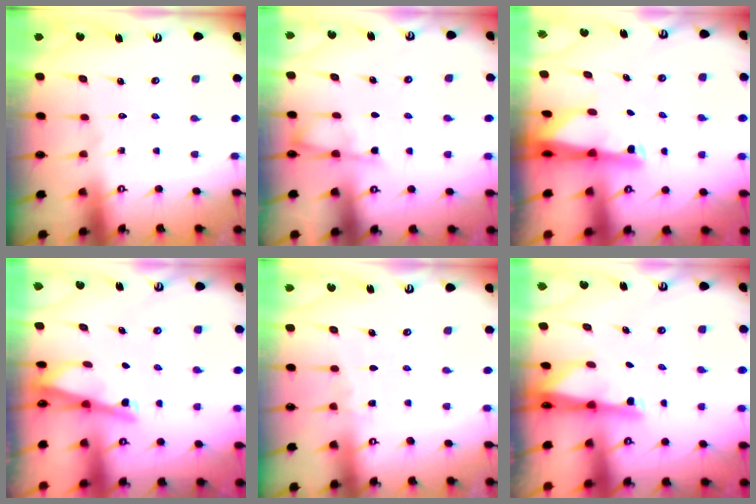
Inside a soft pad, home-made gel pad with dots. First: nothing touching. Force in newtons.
{"total": 2.2, "press": 2.2, "slide": 0.3}
{"total": 2.5, "press": 2.4, "slide": 0.5}
{"total": 2.9, "press": 2.9, "slide": 0.3}
{"total": 2.6, "press": 2.5, "slide": 0.4}
{"total": 1.9, "press": 1.9, "slide": 0.4}